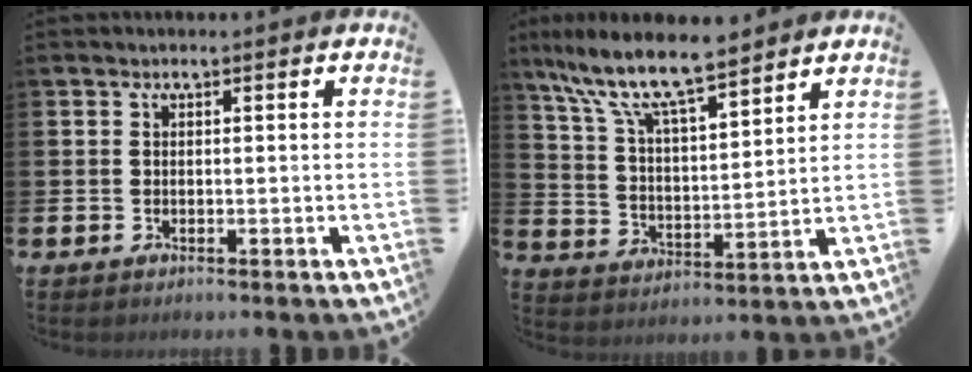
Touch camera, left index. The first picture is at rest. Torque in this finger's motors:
{"motor_torque": [0.61, -0.78, 1.05, 0.21]}